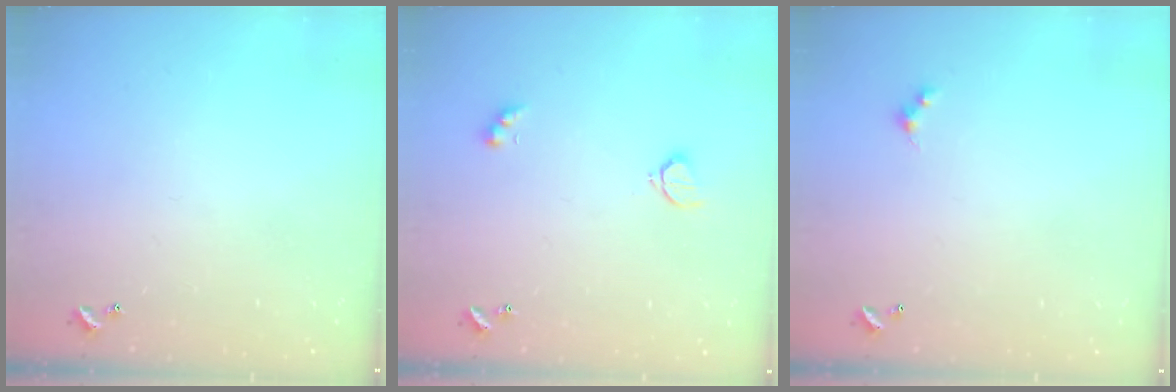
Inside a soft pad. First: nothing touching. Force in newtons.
{"total": 2.6, "press": 2.6, "slide": 0.5}
{"total": 1.5, "press": 1.4, "slide": 0.3}